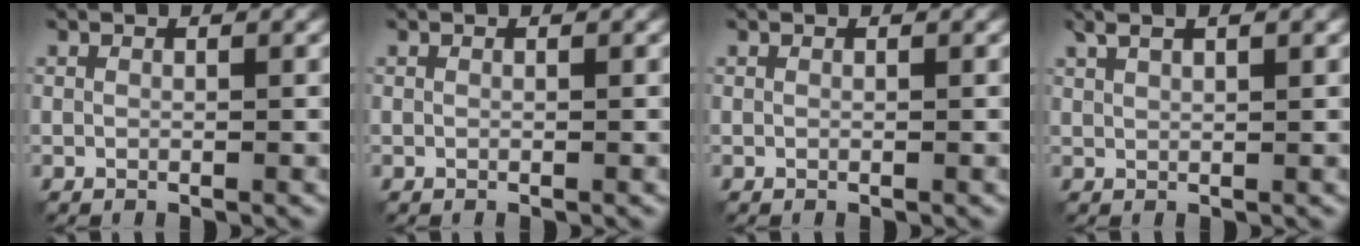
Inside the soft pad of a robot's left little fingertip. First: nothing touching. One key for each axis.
{"total": 0.0}
{"total": 0.0}
{"total": 3.4, "fx": 2.2, "fy": 1.0, "fz": 2.5, "tx": -0.038, "ty": 0.004, "tz": 0.033}